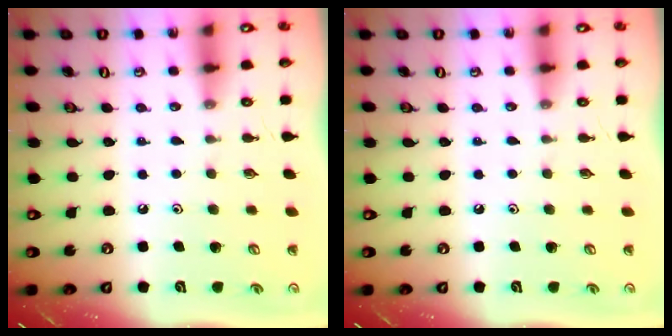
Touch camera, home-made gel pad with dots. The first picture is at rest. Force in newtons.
{"total": 0.0}